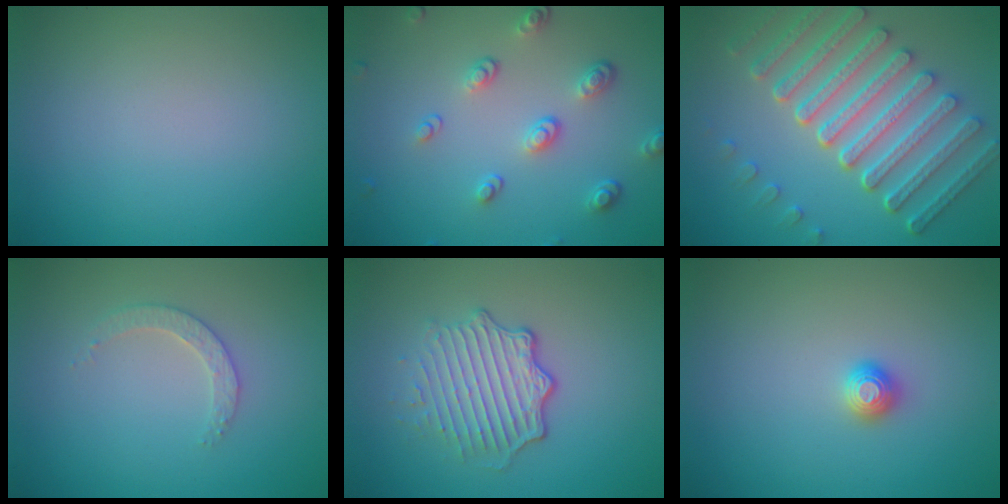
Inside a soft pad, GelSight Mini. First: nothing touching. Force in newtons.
{"total": 3.5, "press": 2.7, "slide": 2.3}
{"total": 8.1, "press": 6.1, "slide": 5.3}
{"total": 1.9, "press": 1.8, "slide": 0.6}
{"total": 4.9, "press": 3.3, "slide": 3.6}
{"total": 1.1, "press": 1.1, "slide": 0.1}